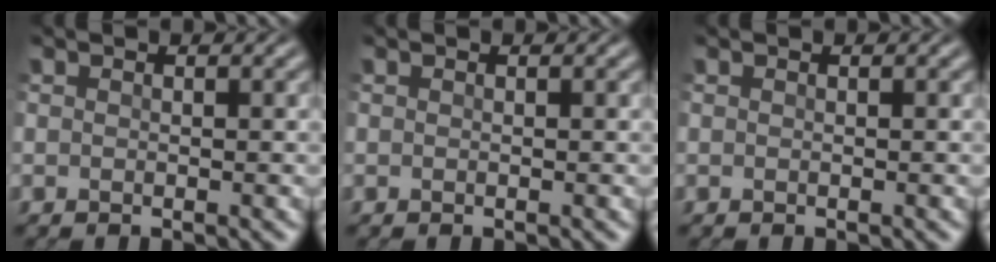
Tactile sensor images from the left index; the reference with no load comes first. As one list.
[{"total": 0.0}, {"total": 0.0}]